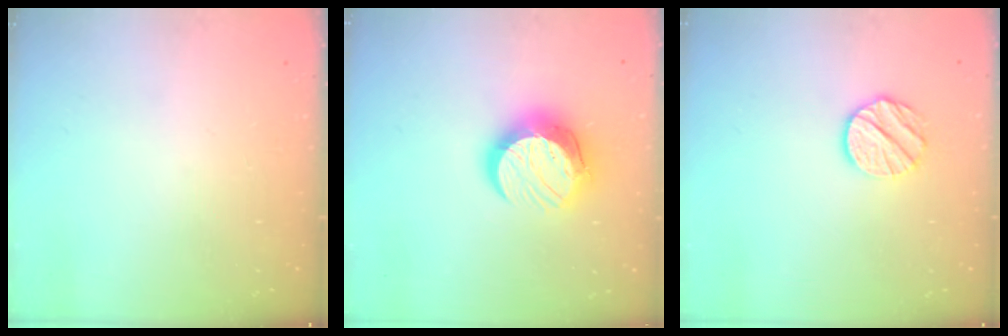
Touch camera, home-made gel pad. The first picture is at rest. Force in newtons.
{"total": 13.4, "press": 13.4, "slide": 0.9}
{"total": 9.6, "press": 9.6, "slide": 0.7}